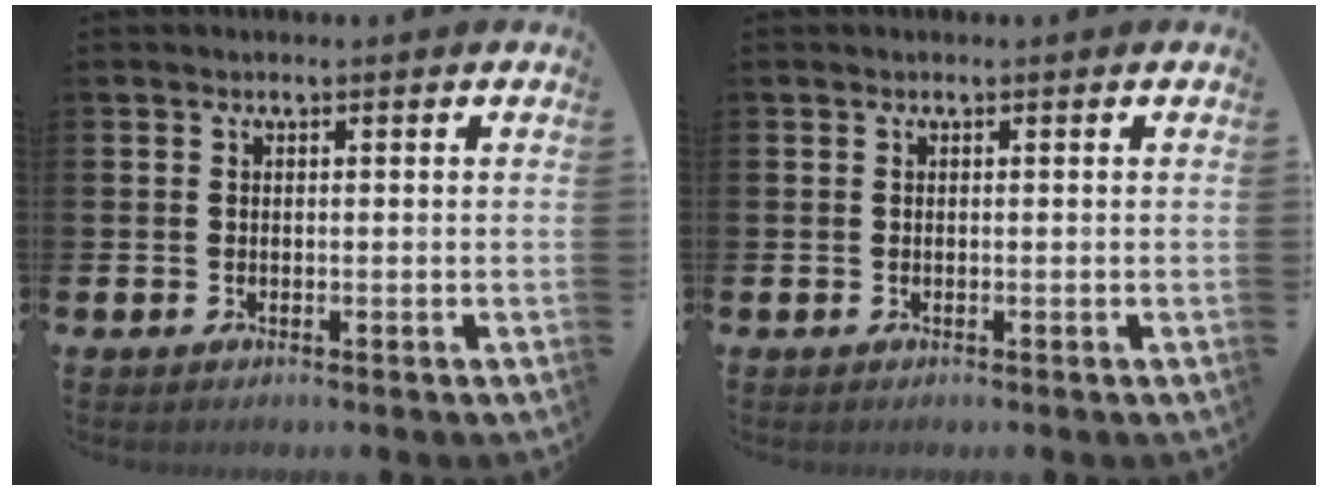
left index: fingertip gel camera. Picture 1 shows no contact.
{"total": 0.0}